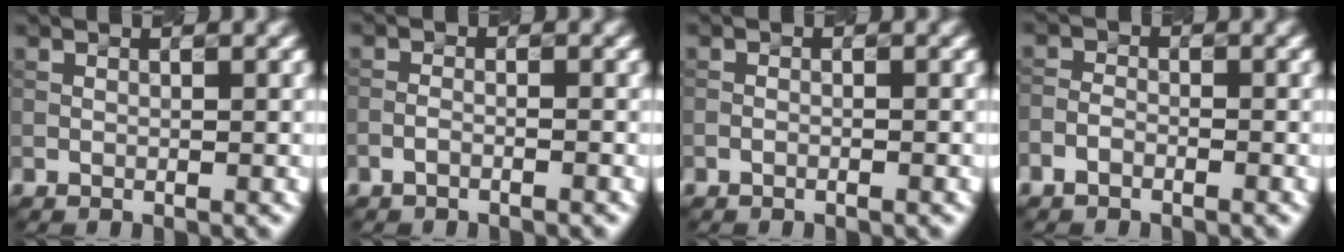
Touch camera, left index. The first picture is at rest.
{"total": 1.1, "force": [-0.9, 0.2, 0.6], "torque": [-0.011, 0.001, -0.019]}
{"total": 0.6, "force": [-0.5, 0.1, 0.4], "torque": [-0.012, 0.002, -0.012]}
{"total": 1.6, "force": [-1.3, 0.8, 0.7], "torque": [-0.010, 0.003, -0.030]}